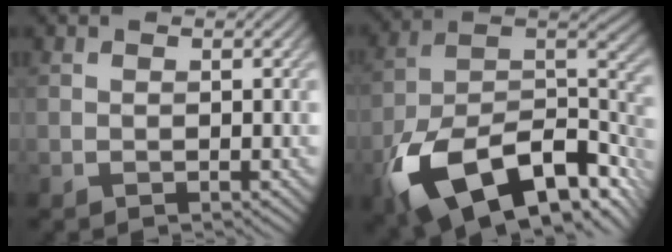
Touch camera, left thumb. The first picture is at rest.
{"total": 18.4, "force": [-9.5, 9.6, 12.4], "torque": [-0.252, -0.043, -0.152]}